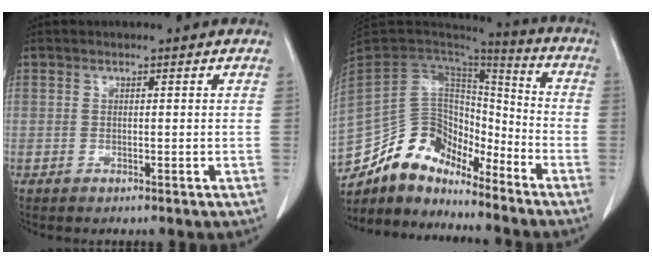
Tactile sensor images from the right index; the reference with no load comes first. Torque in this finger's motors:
{"motor_torque": [0.09, 0.10, -0.10, -0.10]}